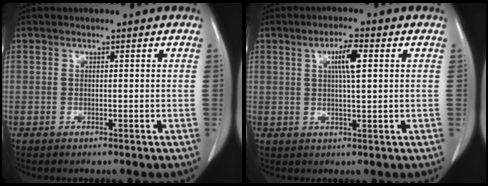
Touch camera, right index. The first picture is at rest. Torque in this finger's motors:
{"motor_torque": [0.46, 0.12, 0.13, 0.04]}